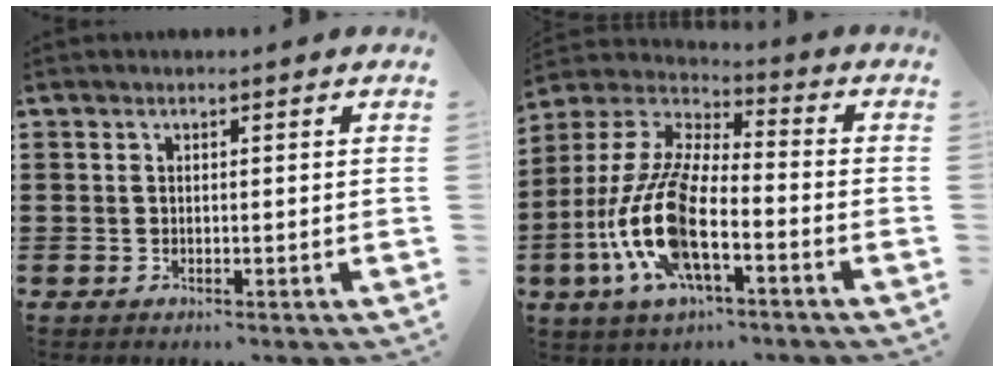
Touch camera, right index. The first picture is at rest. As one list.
[{"total": 14.1, "force": [-5.4, 5.3, 11.9], "torque": [-0.287, -0.018, -0.113]}]